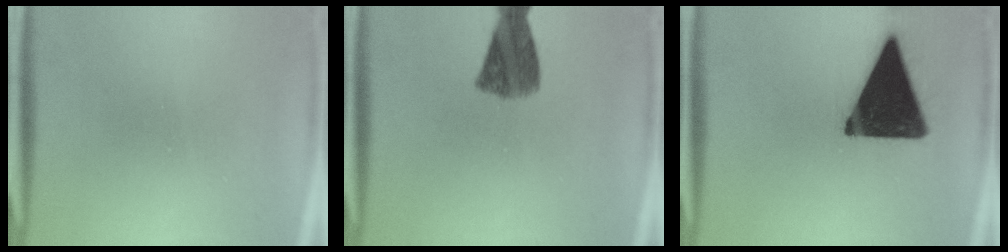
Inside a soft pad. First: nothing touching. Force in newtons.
{"total": 7.3}
{"total": 18.1}